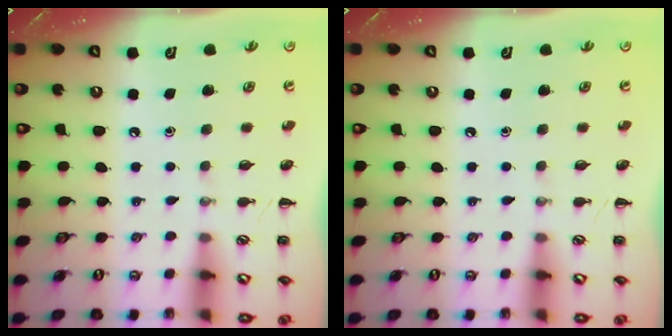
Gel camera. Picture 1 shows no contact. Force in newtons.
{"total": 0.0}